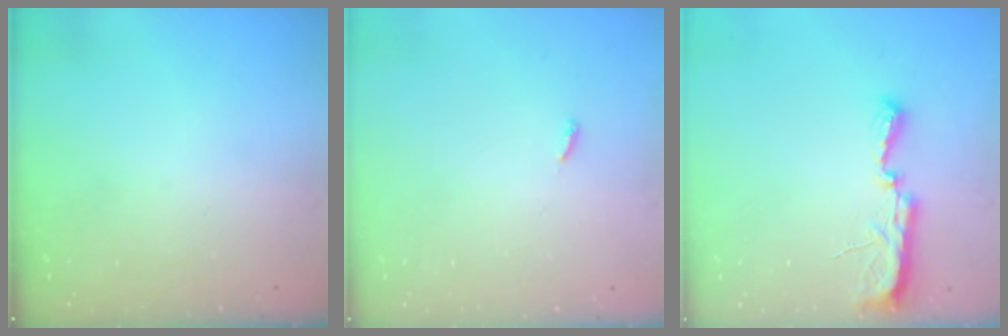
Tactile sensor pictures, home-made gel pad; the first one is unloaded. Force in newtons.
{"total": 2.5, "press": 2.5, "slide": 0.2}
{"total": 7.7, "press": 7.7, "slide": 0.8}